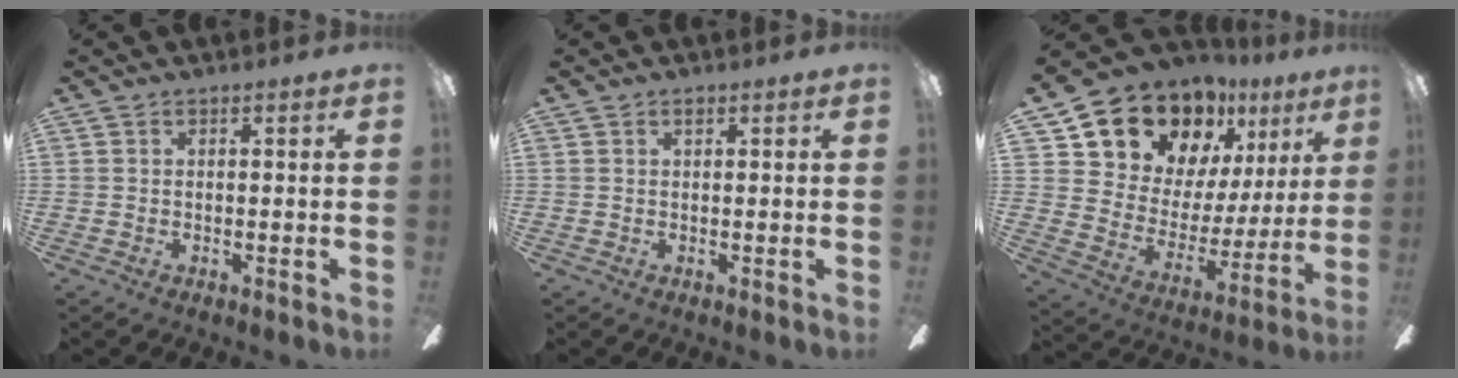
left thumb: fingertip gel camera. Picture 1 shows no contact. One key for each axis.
{"total": 0.9, "fx": 0.6, "fy": 0.3, "fz": 0.6, "tx": -0.005, "ty": -0.004, "tz": 0.009}
{"total": 15.9, "fx": 12.8, "fy": 8.3, "fz": 4.2, "tx": -0.105, "ty": -0.100, "tz": 0.242}